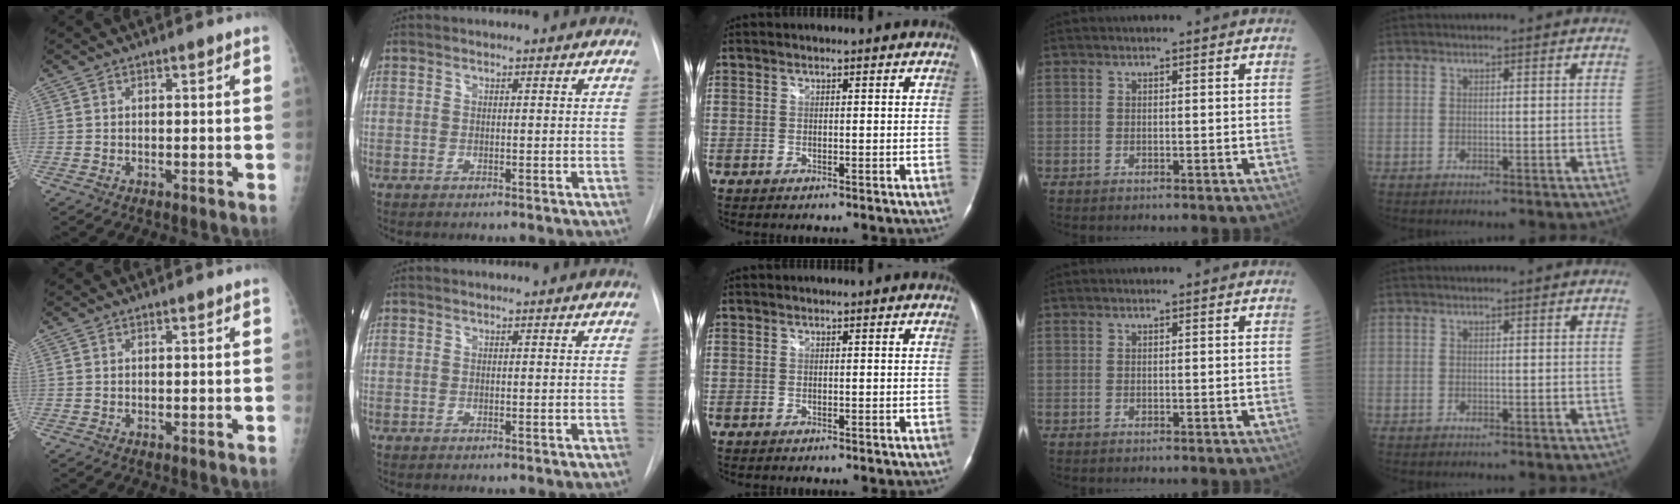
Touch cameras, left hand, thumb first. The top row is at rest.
{}